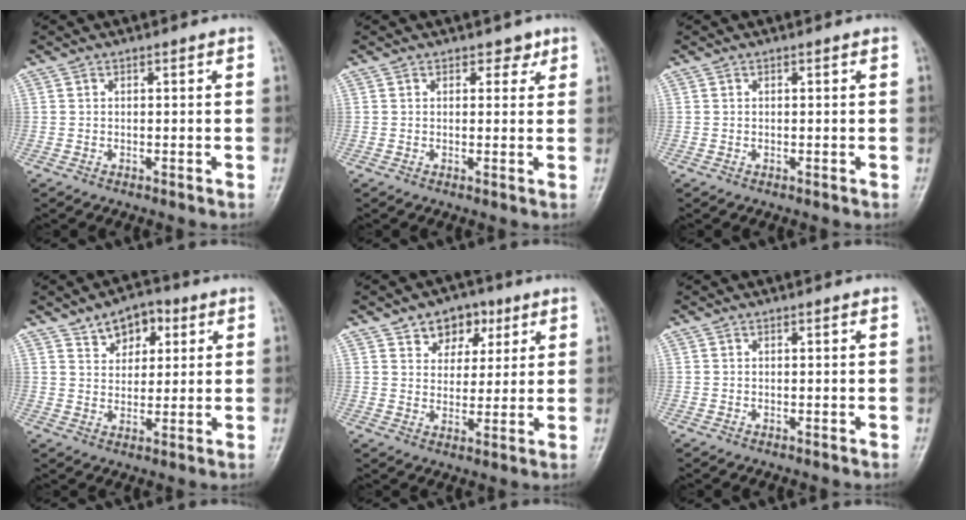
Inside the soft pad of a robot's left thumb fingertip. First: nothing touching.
{"total": 2.2, "force": [1.4, 1.5, 0.8], "torque": [0.009, -0.005, 0.014]}
{"total": 0.0}
{"total": 7.3, "force": [3.8, 4.9, 3.9], "torque": [-0.022, -0.014, 0.057]}
{"total": 7.8, "force": [4.2, 5.8, 3.2], "torque": [-0.008, -0.013, 0.064]}
{"total": 0.0}